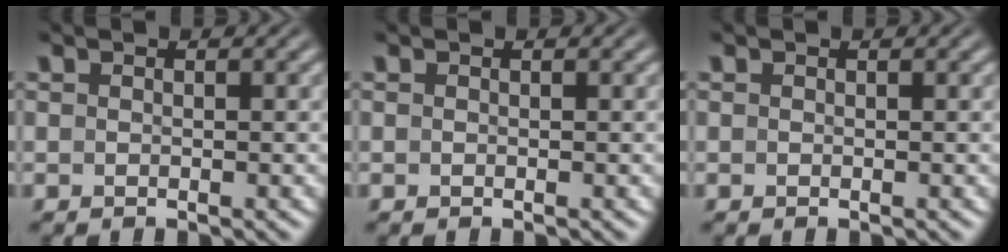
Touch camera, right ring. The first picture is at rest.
{"total": 0.0}
{"total": 0.0}